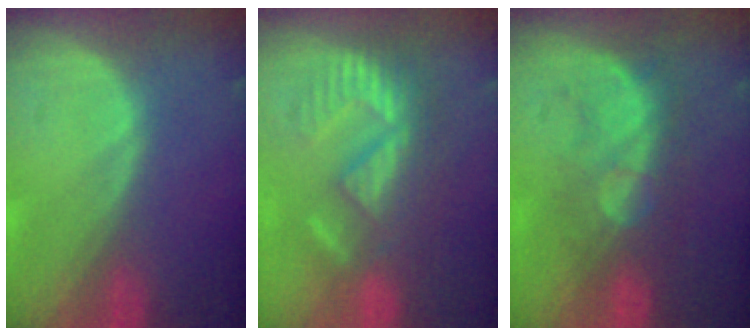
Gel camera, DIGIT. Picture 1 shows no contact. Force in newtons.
{"total": 9.5, "press": 8.1, "slide": 5.0}
{"total": 7.6, "press": 7.2, "slide": 2.3}